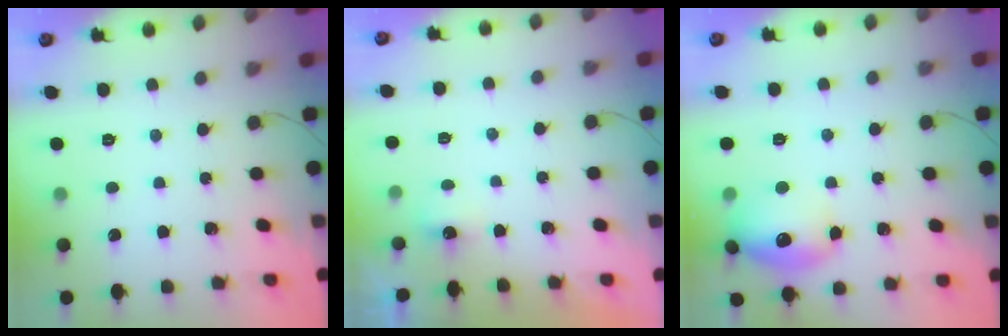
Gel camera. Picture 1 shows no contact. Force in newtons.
{"total": 2.2, "press": 2.2, "slide": 0.5}
{"total": 15.4, "press": 15.4, "slide": 1.3}